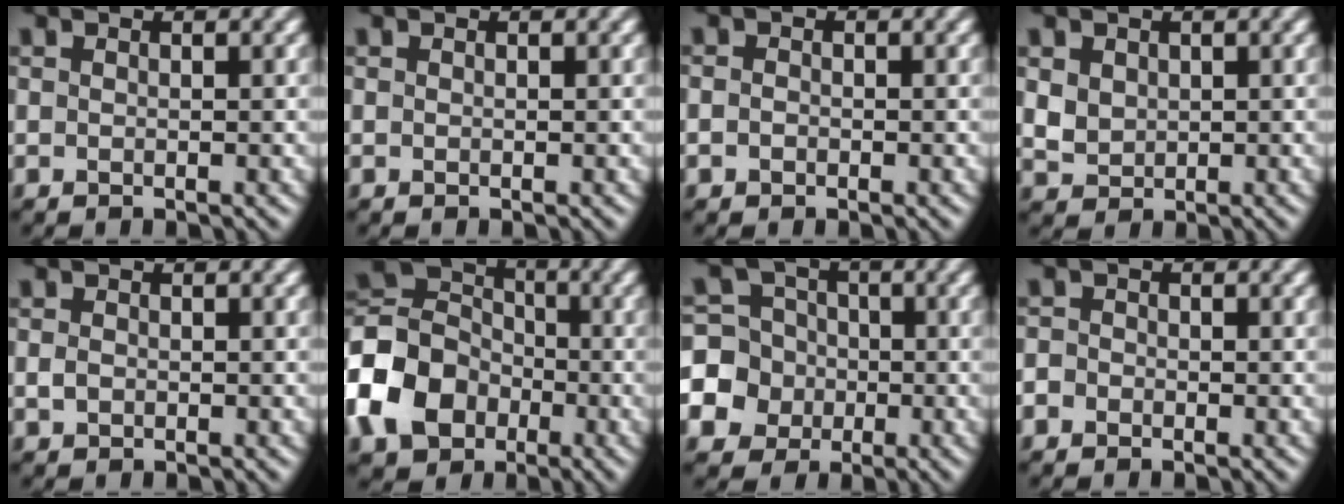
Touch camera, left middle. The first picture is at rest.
{"total": 0.0}
{"total": 0.9, "force": [-0.3, 0.8, 0.4], "torque": [-0.004, -0.004, -0.007]}
{"total": 2.2, "force": [0.7, 1.9, 0.9], "torque": [-0.024, -0.006, 0.018]}
{"total": 0.8, "force": [-0.1, 0.7, 0.5], "torque": [-0.009, -0.002, -0.003]}
{"total": 9.5, "force": [-3.0, 7.5, 4.9], "torque": [-0.112, 0.006, -0.081]}
{"total": 9.7, "force": [-2.2, 9.2, 2.1], "torque": [-0.070, -0.001, -0.065]}
{"total": 1.5, "force": [-0.5, 1.4, 0.5], "torque": [0.004, 0.005, -0.018]}